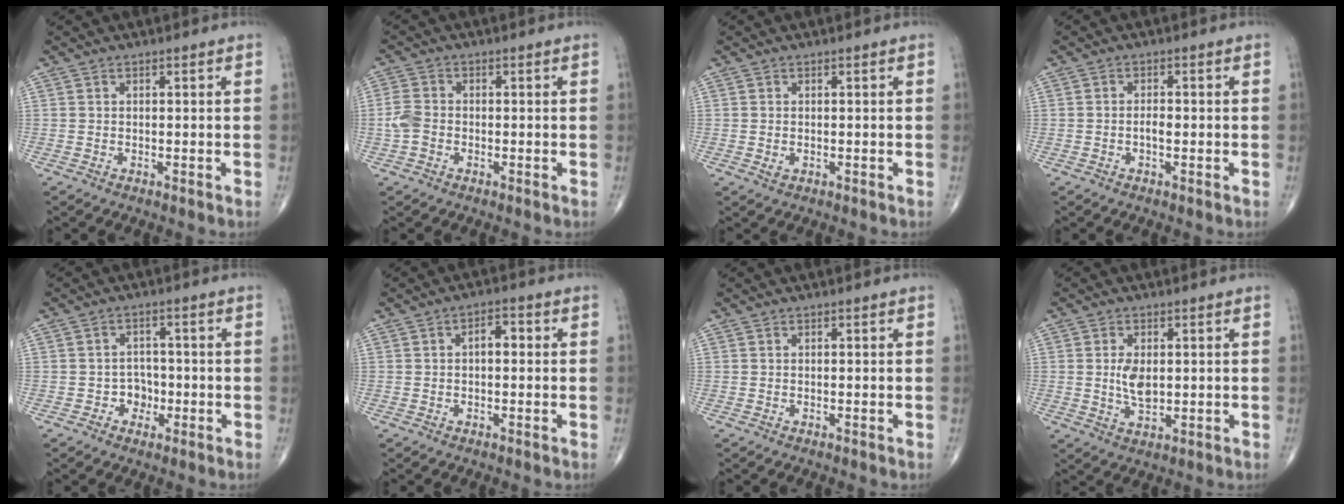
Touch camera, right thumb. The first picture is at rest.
{"total": 3.7, "force": [-1.0, 2.7, 2.3], "torque": [-0.053, 0.008, -0.026]}
{"total": 1.0, "force": [-0.1, 0.7, 0.7], "torque": [-0.013, 0.000, 0.002]}
{"total": 1.6, "force": [-0.4, 0.7, 1.4], "torque": [-0.023, 0.004, -0.009]}
{"total": 3.5, "force": [-1.2, 3.0, 1.3], "torque": [0.006, 0.012, -0.023]}
{"total": 3.4, "force": [0.2, 1.9, 2.8], "torque": [-0.035, 0.012, -0.002]}
{"total": 0.0}
{"total": 5.2, "force": [0.4, 2.9, 4.3], "torque": [-0.079, -0.009, 0.011]}